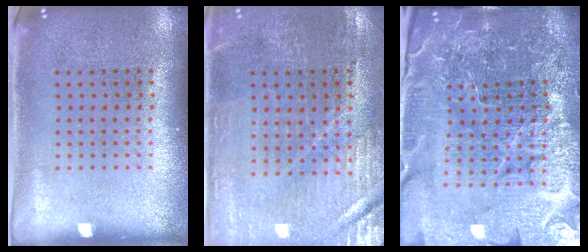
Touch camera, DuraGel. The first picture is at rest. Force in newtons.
{"total": 0.9, "press": 0.8, "slide": 0.3}
{"total": 6.7, "press": 5.9, "slide": 3.2}